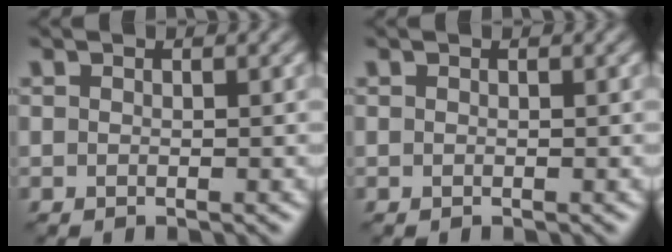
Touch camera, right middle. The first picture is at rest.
{"total": 0.0}